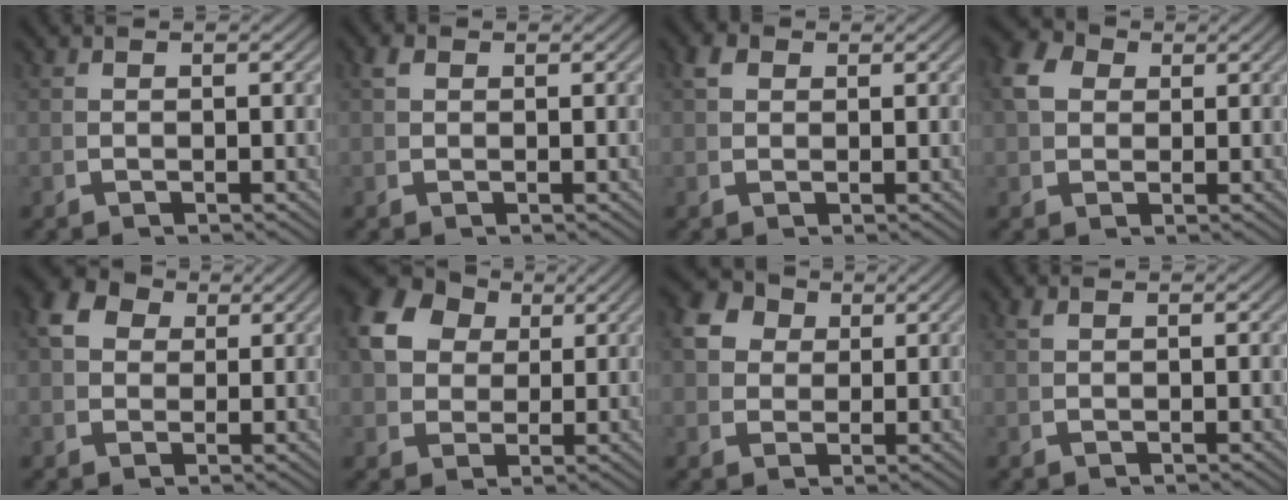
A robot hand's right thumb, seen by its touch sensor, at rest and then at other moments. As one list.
[{"total": 1.0, "force": [0.8, 0.4, 0.3], "torque": [-0.009, -0.001, 0.020]}, {"total": 1.6, "force": [1.2, 0.9, 0.6], "torque": [-0.014, -0.002, 0.027]}, {"total": 4.9, "force": [2.0, 3.7, 2.4], "torque": [-0.058, -0.003, 0.037]}, {"total": 6.1, "force": [2.4, 4.7, 3.0], "torque": [-0.063, -0.001, 0.037]}, {"total": 9.5, "force": [3.6, 7.3, 4.9], "torque": [-0.111, -0.002, 0.065]}, {"total": 8.2, "force": [2.7, 6.7, 3.8], "torque": [-0.088, -0.006, 0.043]}, {"total": 0.7, "force": [0.7, -0.3, 0.1], "torque": [-0.005, 0.002, 0.018]}]